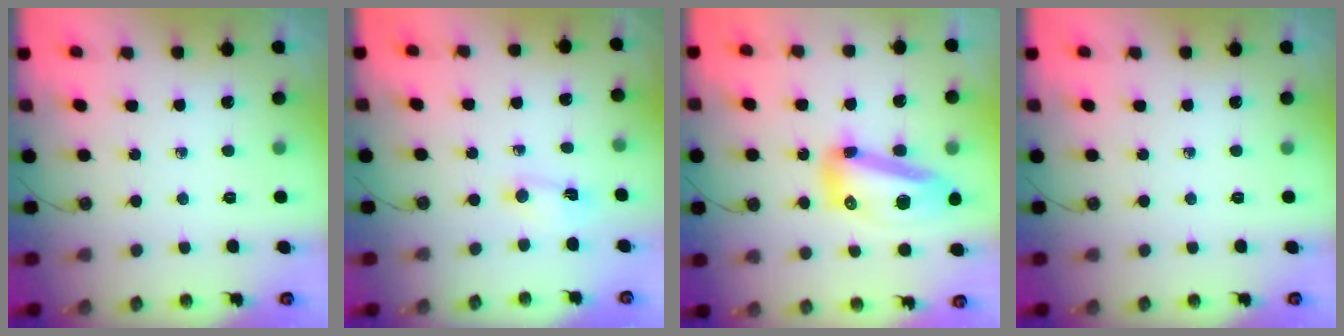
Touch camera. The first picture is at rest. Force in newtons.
{"total": 1.4, "press": 1.2, "slide": 0.7}
{"total": 15.9, "press": 15.5, "slide": 3.6}
{"total": 0.0}